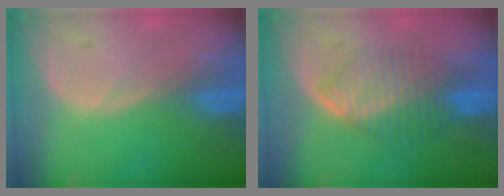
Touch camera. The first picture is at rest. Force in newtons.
{"total": 6.6, "press": 6.5, "slide": 1.3}